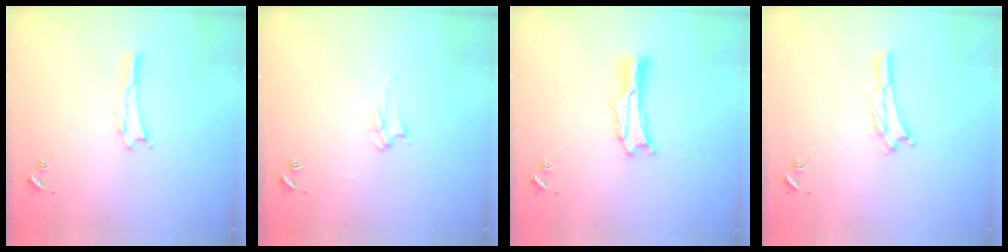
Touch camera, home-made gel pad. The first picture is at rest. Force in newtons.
{"total": 2.8, "press": 2.8, "slide": 0.4}
{"total": 1.7, "press": 1.7, "slide": 0.3}
{"total": 1.2, "press": 1.1, "slide": 0.2}